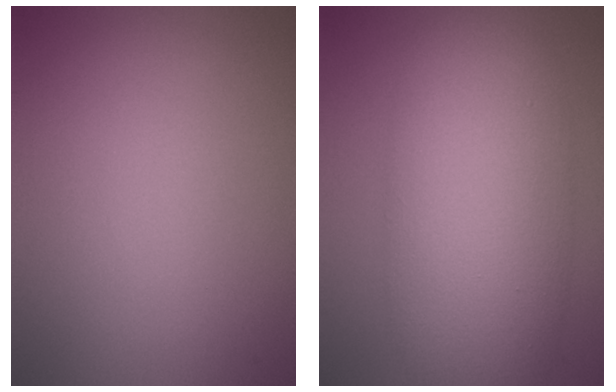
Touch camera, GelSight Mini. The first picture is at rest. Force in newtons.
{"total": 9.6, "press": 9.6, "slide": 0.2}